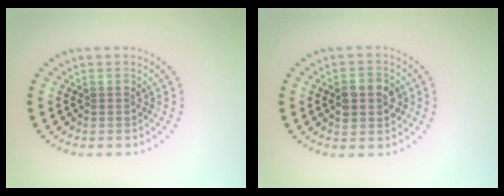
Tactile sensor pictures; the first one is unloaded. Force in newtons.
{"total": 3.5, "press": 3.5, "slide": 0.1}